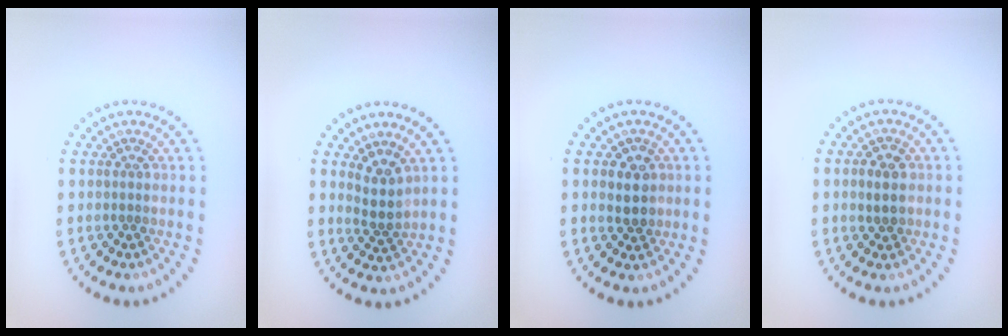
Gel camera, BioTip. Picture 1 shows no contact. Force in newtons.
{"total": 2.5, "press": 1.9, "slide": 1.6}
{"total": 2.3, "press": 2.2, "slide": 0.5}
{"total": 2.2, "press": 2.2, "slide": 0.2}